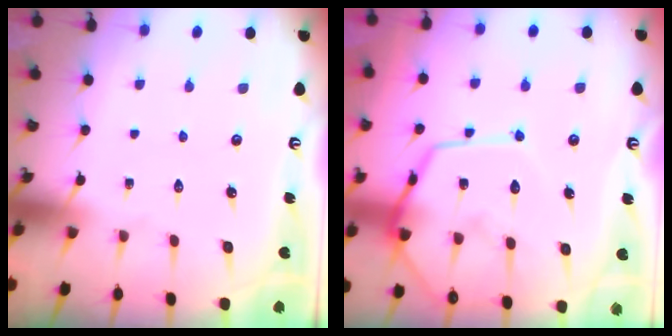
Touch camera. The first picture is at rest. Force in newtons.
{"total": 13.2, "press": 13.1, "slide": 1.3}